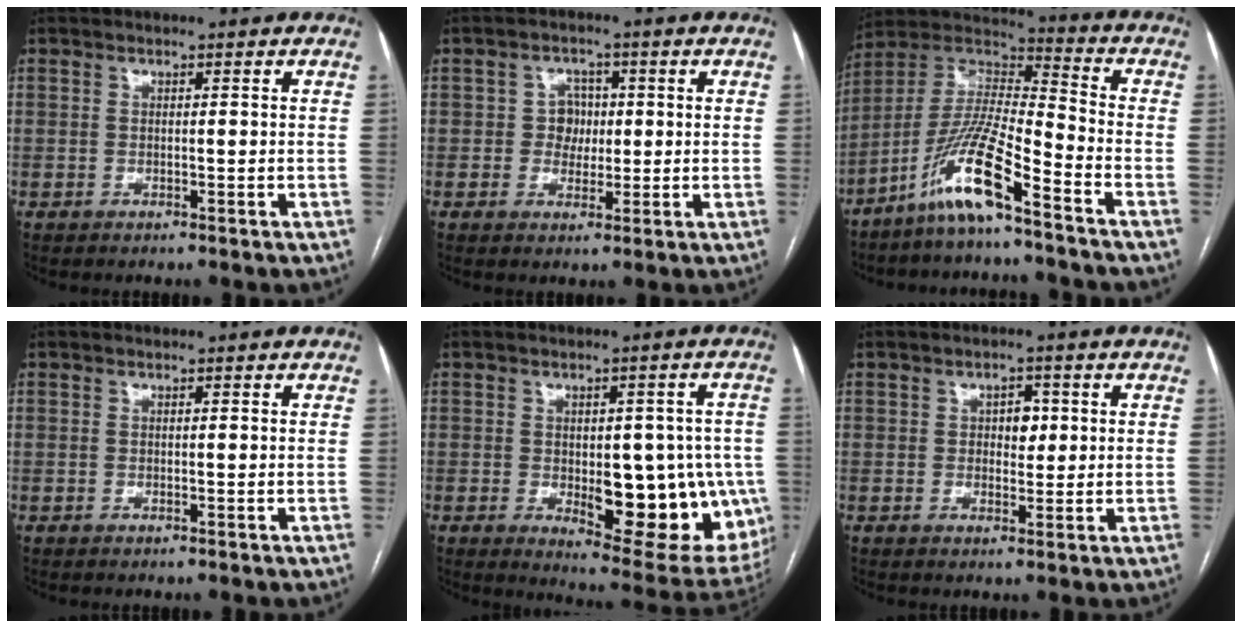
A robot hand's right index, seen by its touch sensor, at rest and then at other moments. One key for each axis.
{"total": 3.7, "fx": 0.2, "fy": 3.4, "fz": 1.4, "tx": -0.013, "ty": 0.011, "tz": 0.003}
{"total": 12.6, "fx": -7.9, "fy": 0.4, "fz": 9.8, "tx": -0.204, "ty": -0.004, "tz": -0.160}
{"total": 0.0}
{"total": 17.1, "fx": -3.1, "fy": 6.9, "fz": 15.3, "tx": -0.145, "ty": 0.006, "tz": -0.013}
{"total": 3.1, "fx": 0.6, "fy": 2.0, "fz": 2.3, "tx": -0.029, "ty": 0.006, "tz": 0.010}